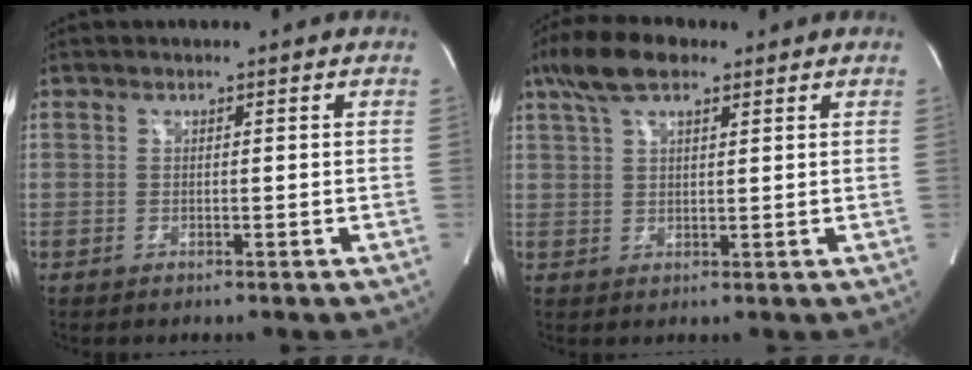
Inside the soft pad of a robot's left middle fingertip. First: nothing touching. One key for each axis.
{"total": 7.6, "fx": 5.0, "fy": 2.6, "fz": 5.1, "tx": -0.107, "ty": 0.025, "tz": 0.093}